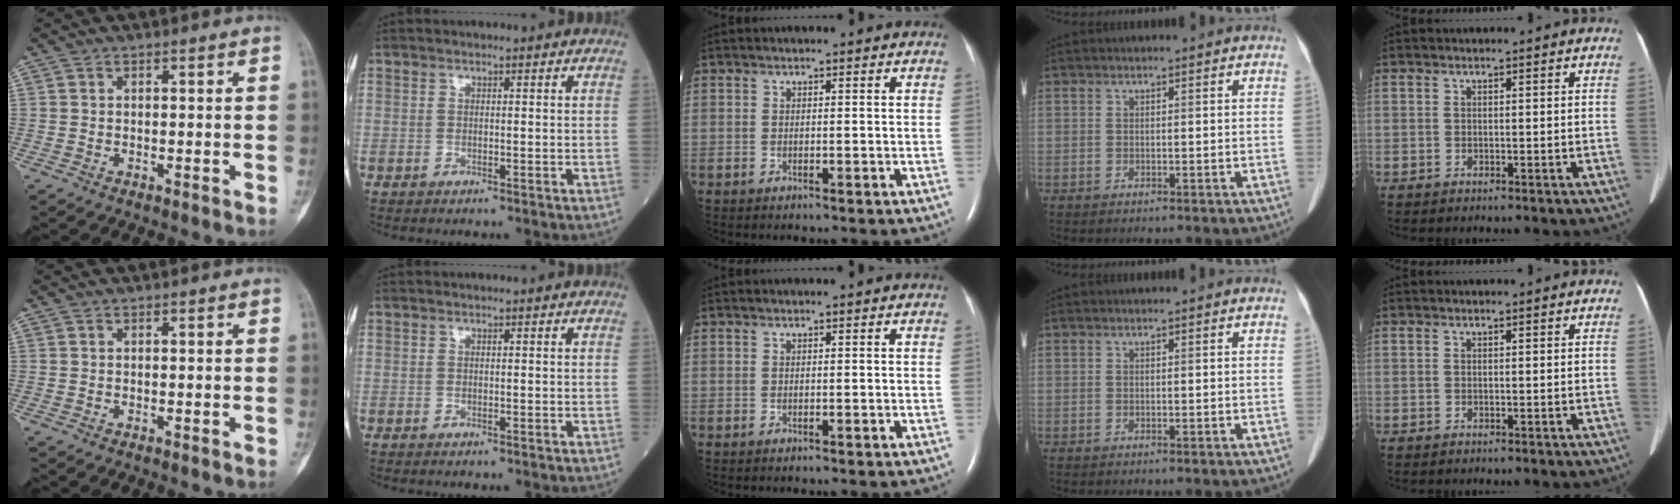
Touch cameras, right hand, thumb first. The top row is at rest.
{}